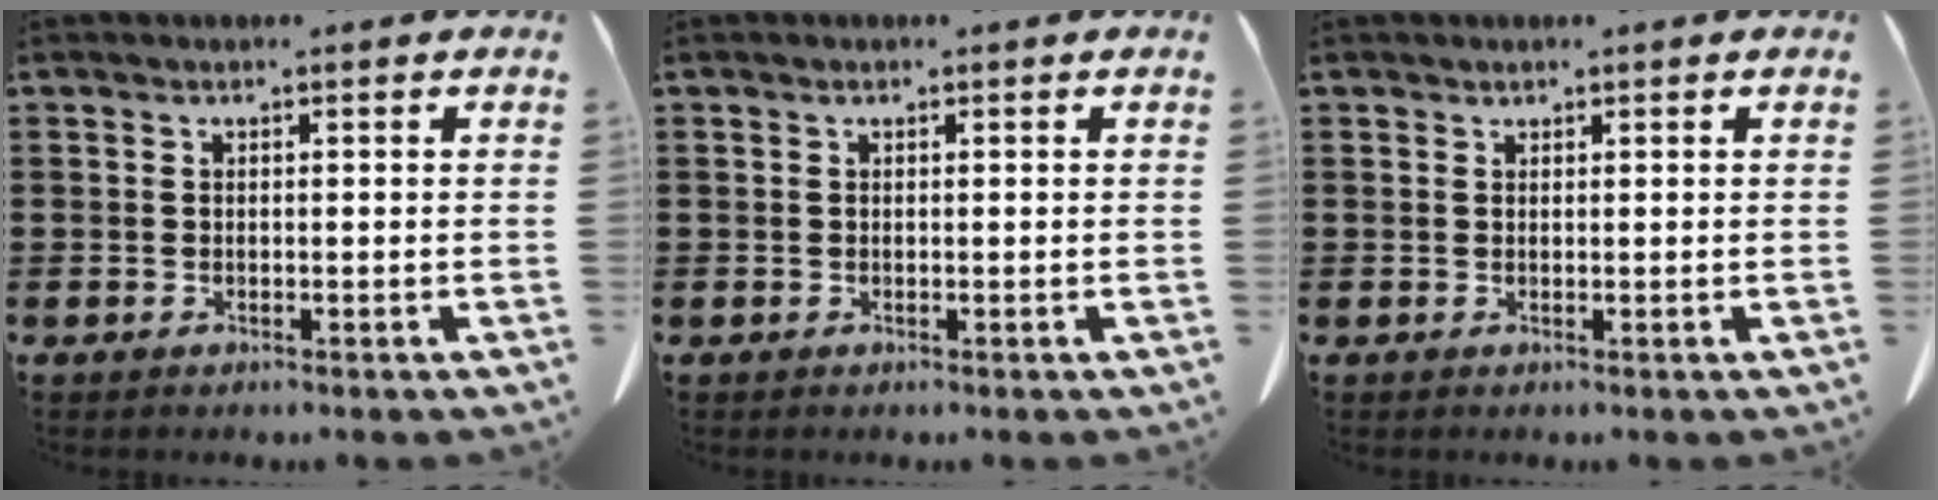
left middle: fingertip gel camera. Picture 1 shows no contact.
{"total": 0.0}
{"total": 0.6, "force": [0.6, 0.1, 0.0], "torque": [-0.002, -0.002, 0.014]}